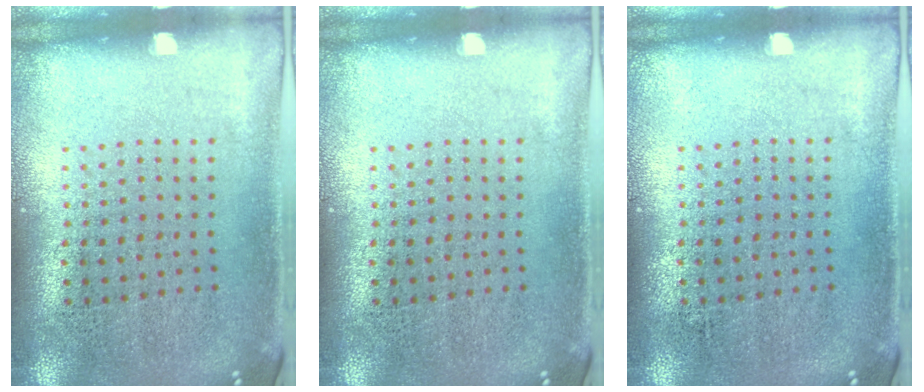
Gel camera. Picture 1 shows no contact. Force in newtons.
{"total": 0.0}
{"total": 0.0}